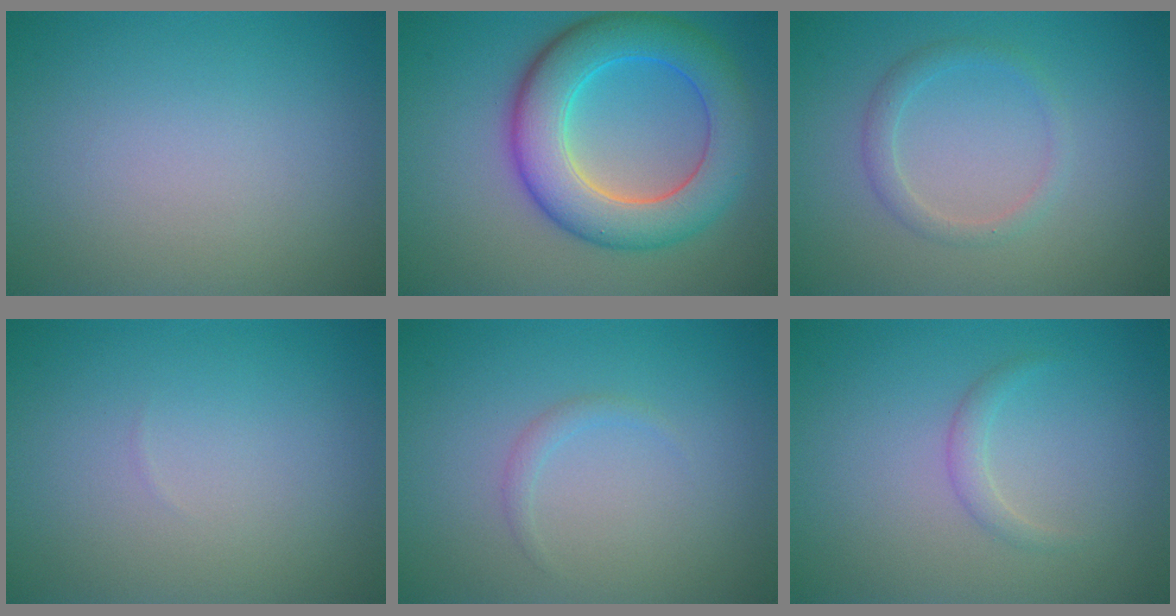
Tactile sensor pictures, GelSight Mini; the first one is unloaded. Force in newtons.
{"total": 8.5, "press": 8.5, "slide": 0.3}
{"total": 1.6, "press": 1.6, "slide": 0.1}
{"total": 0.0}
{"total": 0.8, "press": 0.8, "slide": 0.1}
{"total": 1.2, "press": 1.2, "slide": 0.1}